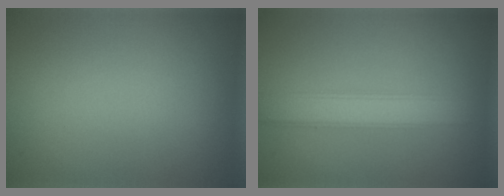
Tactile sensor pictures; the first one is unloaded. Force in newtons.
{"total": 3.8, "press": 3.8, "slide": 0.1}